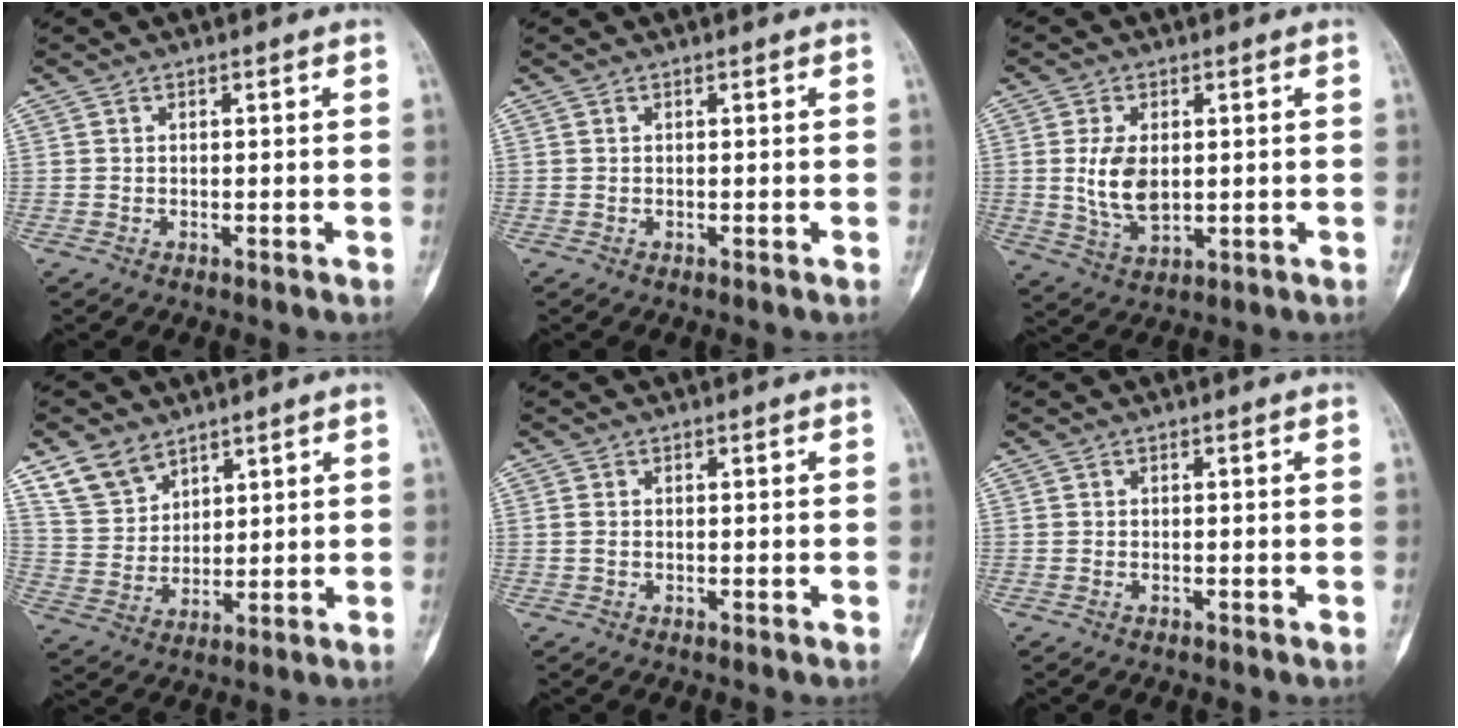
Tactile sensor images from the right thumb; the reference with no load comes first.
{"total": 0.0}
{"total": 8.0, "force": [0.6, 4.7, 6.5], "torque": [-0.121, -0.011, 0.022]}
{"total": 8.1, "force": [5.8, 5.0, 2.6], "torque": [-0.032, -0.025, 0.123]}
{"total": 0.9, "force": [0.0, 0.6, 0.6], "torque": [-0.020, 0.000, 0.000]}
{"total": 0.0}